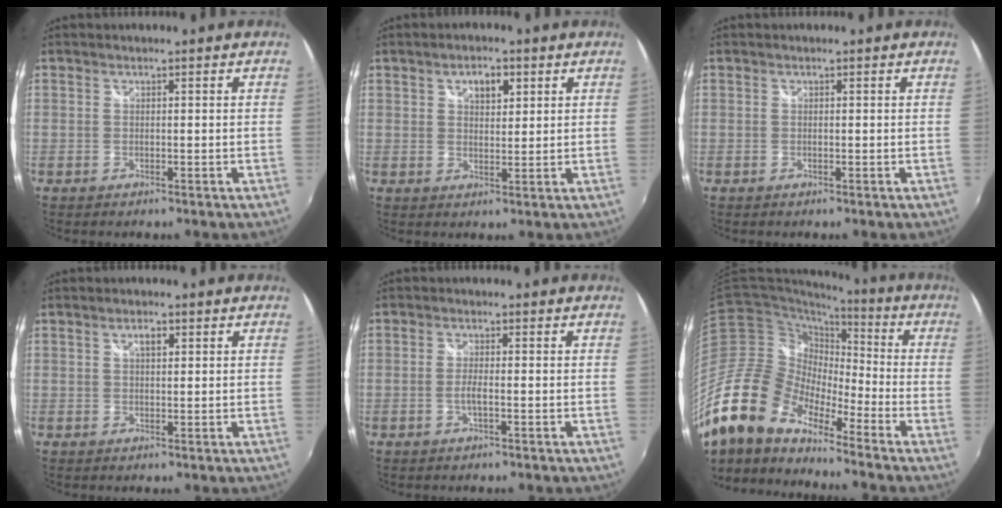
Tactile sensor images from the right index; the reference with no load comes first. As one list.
[{"total": 4.2, "force": [2.0, 2.4, 2.9], "torque": [-0.043, 0.009, 0.033]}, {"total": 0.0}, {"total": 2.0, "force": [0.9, 1.0, 1.6], "torque": [-0.025, 0.005, 0.014]}, {"total": 1.9, "force": [-0.8, 0.0, 1.7], "torque": [-0.034, -0.003, -0.015]}, {"total": 19.0, "force": [-13.9, 8.1, 10.0], "torque": [-0.189, -0.012, -0.285]}]